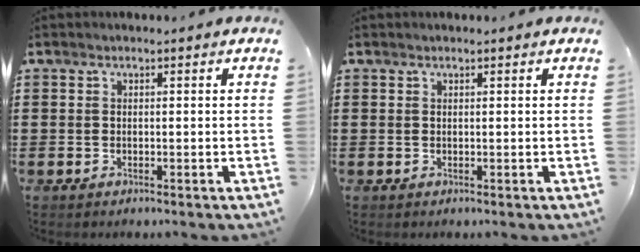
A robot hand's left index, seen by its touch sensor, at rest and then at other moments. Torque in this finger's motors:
{"motor_torque": [-0.09, 0.09, 0.04, 0.00]}